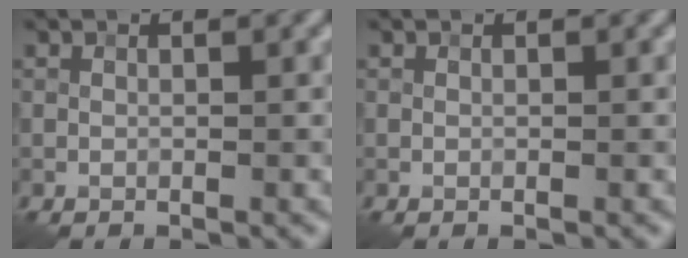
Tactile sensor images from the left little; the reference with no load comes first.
{"total": 0.0}